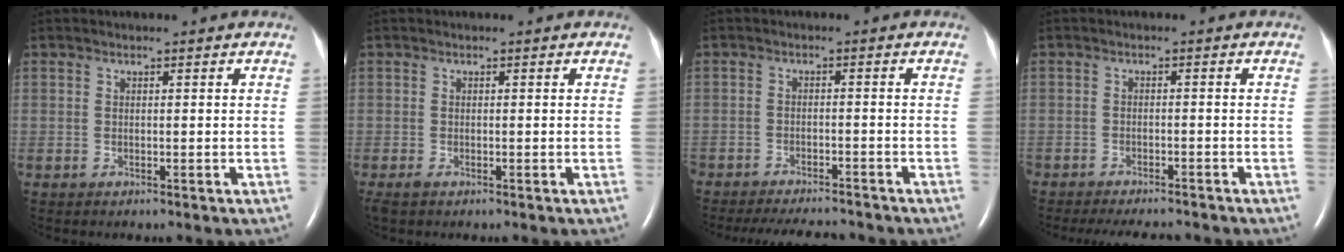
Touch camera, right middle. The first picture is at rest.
{"total": 1.2, "force": [-0.7, 0.4, 0.8], "torque": [-0.024, -0.005, -0.012]}
{"total": 9.9, "force": [-9.1, 2.2, 3.4], "torque": [-0.053, -0.009, -0.124]}
{"total": 8.3, "force": [-7.4, 1.9, 3.1], "torque": [-0.042, -0.010, -0.100]}